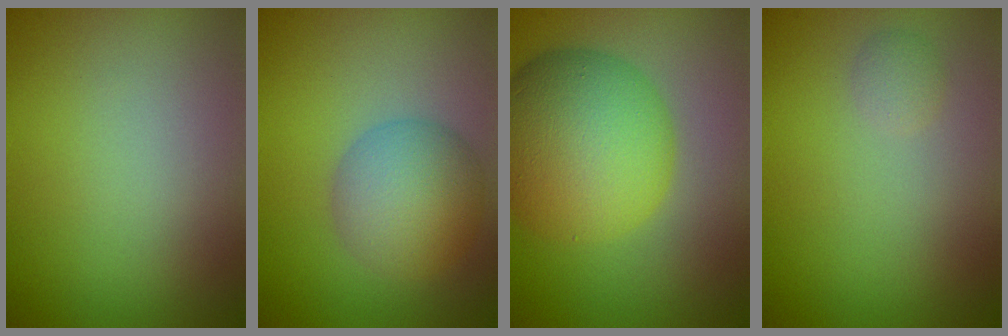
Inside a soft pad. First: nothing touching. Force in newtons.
{"total": 5.5, "press": 5.5, "slide": 0.1}
{"total": 10.5, "press": 10.5, "slide": 0.2}
{"total": 0.9, "press": 0.9, "slide": 0.0}